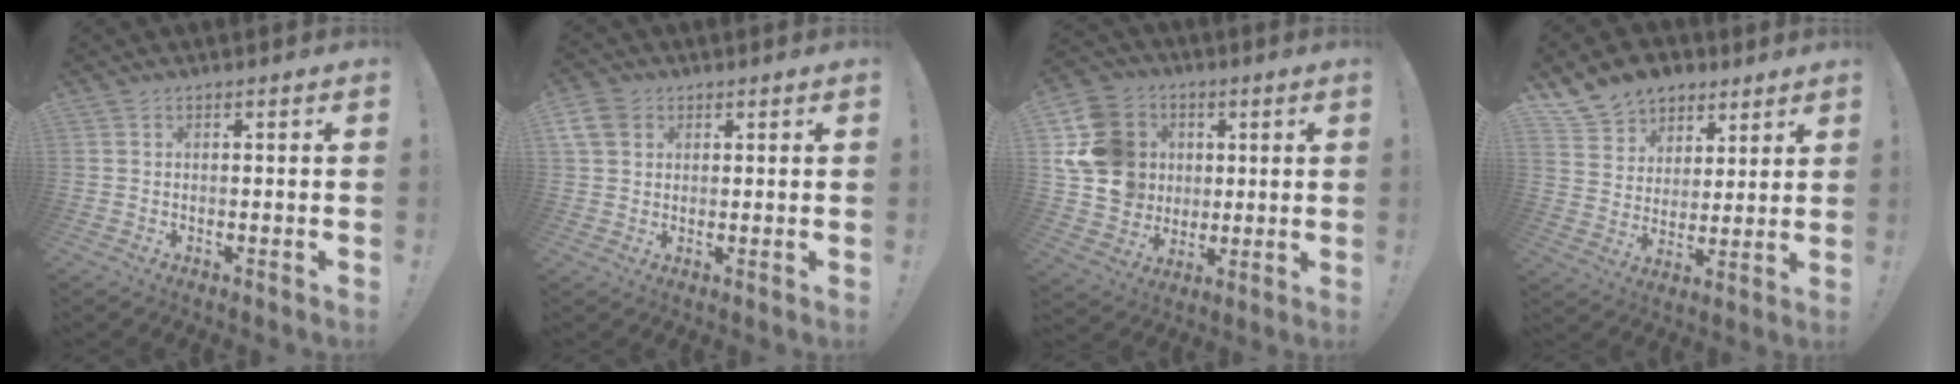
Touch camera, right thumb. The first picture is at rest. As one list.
[{"total": 6.6, "force": [2.8, 5.0, 3.2], "torque": [-0.067, -0.002, 0.057]}, {"total": 16.8, "force": [3.6, 15.0, 6.7], "torque": [-0.116, -0.002, 0.089]}, {"total": 11.6, "force": [7.5, 8.5, 2.7], "torque": [-0.044, -0.052, 0.149]}]